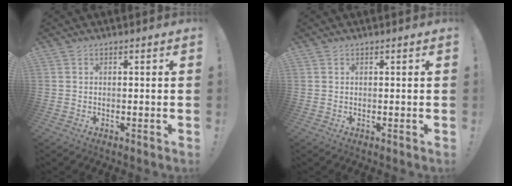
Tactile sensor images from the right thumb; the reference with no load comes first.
{"total": 0.0}